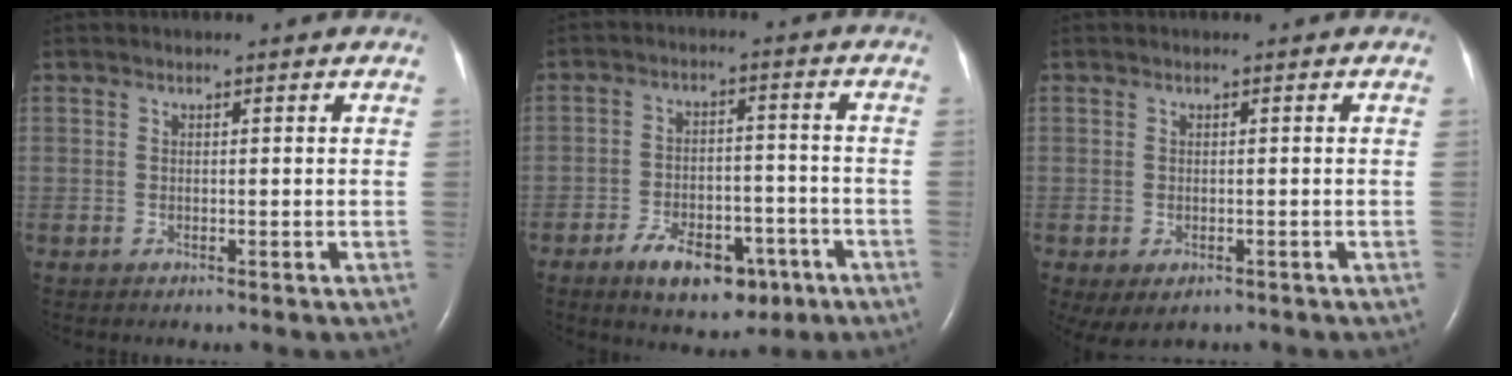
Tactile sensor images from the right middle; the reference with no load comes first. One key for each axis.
{"total": 10.0, "fx": -5.8, "fy": 5.1, "fz": 6.4, "tx": -0.101, "ty": 0.005, "tz": -0.082}
{"total": 3.9, "fx": -2.1, "fy": 2.3, "fz": 2.3, "tx": -0.041, "ty": -0.009, "tz": -0.027}